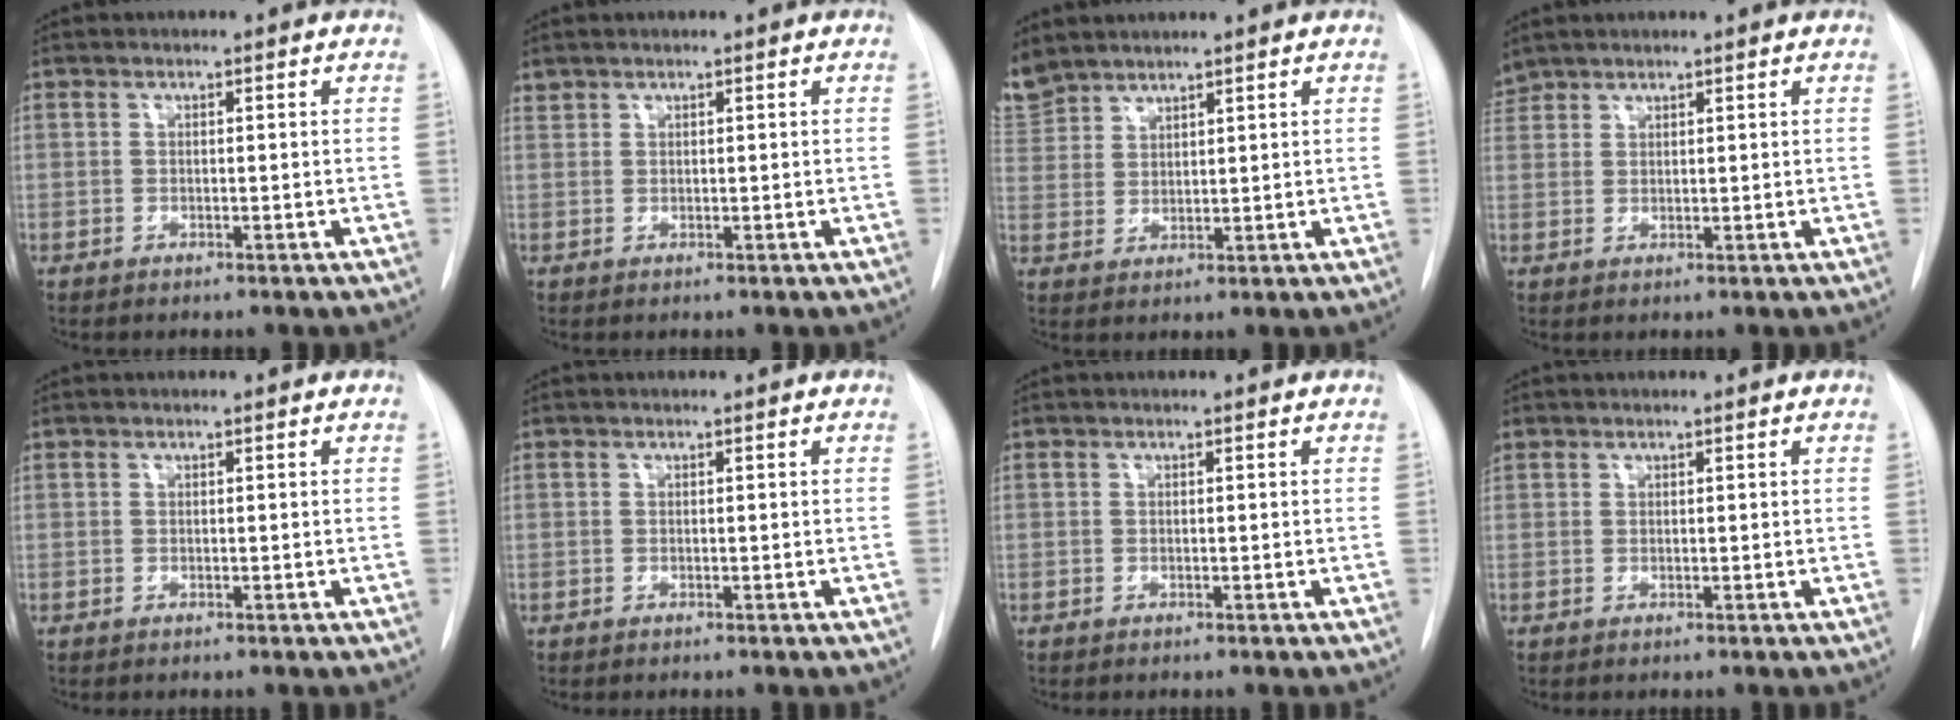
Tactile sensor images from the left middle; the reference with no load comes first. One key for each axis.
{"total": 0.6, "fx": 0.6, "fy": 0.1, "fz": -0.1, "tx": -0.002, "ty": 0.005, "tz": 0.013}
{"total": 7.1, "fx": 6.4, "fy": 2.8, "fz": 1.1, "tx": -0.034, "ty": 0.009, "tz": 0.138}
{"total": 2.8, "fx": 2.7, "fy": 0.8, "fz": 0.1, "tx": -0.004, "ty": 0.017, "tz": 0.054}
{"total": 0.0}
{"total": 0.0}
{"total": 0.0}
{"total": 0.8, "fx": 0.6, "fy": 0.5, "fz": 0.0, "tx": 0.004, "ty": 0.010, "tz": 0.010}